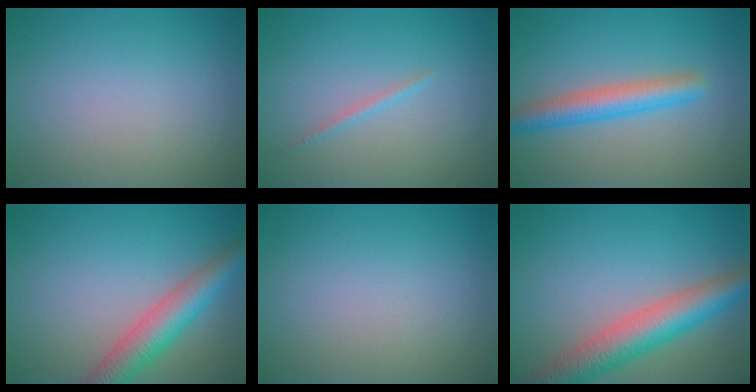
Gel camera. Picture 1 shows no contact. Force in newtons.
{"total": 0.8, "press": 0.8, "slide": 0.0}
{"total": 3.9, "press": 3.9, "slide": 0.1}
{"total": 5.4, "press": 5.4, "slide": 0.3}
{"total": 0.0}
{"total": 7.0, "press": 7.0, "slide": 0.4}